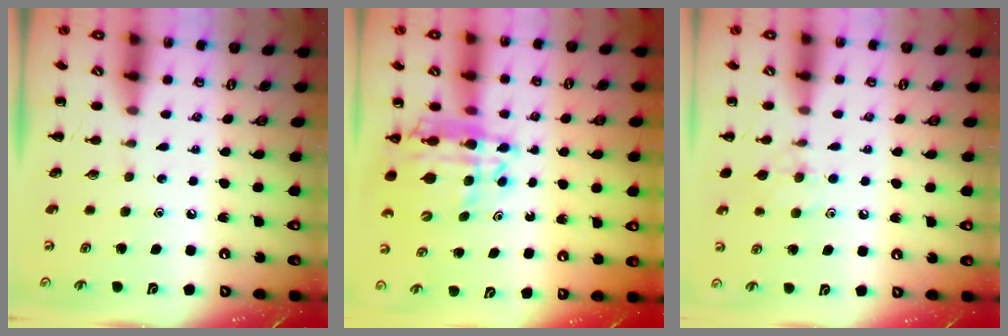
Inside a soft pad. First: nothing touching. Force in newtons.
{"total": 14.2, "press": 13.7, "slide": 3.8}
{"total": 8.0, "press": 7.7, "slide": 2.0}